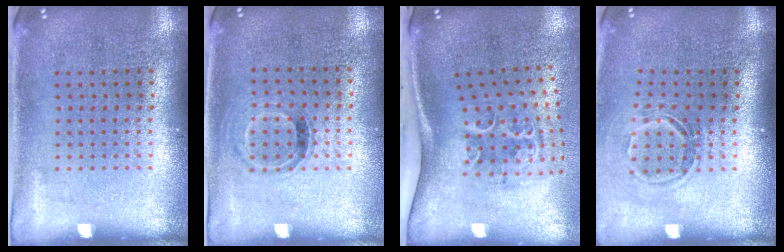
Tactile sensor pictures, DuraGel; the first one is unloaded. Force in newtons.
{"total": 0.9, "press": 0.8, "slide": 0.5}
{"total": 2.3, "press": 1.4, "slide": 1.9}
{"total": 1.6, "press": 1.1, "slide": 1.2}